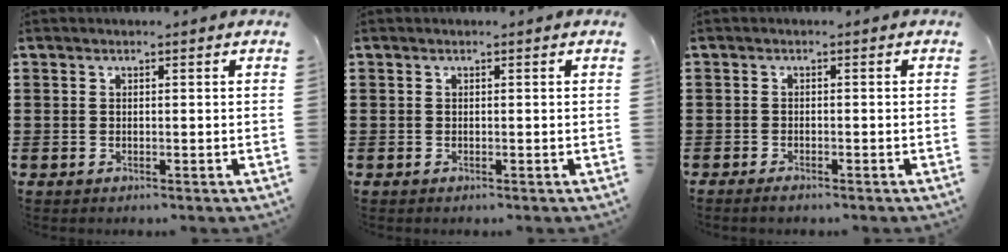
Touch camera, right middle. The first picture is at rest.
{"total": 0.0}
{"total": 1.0, "force": [-0.8, 0.2, 0.5], "torque": [-0.013, -0.006, -0.014]}